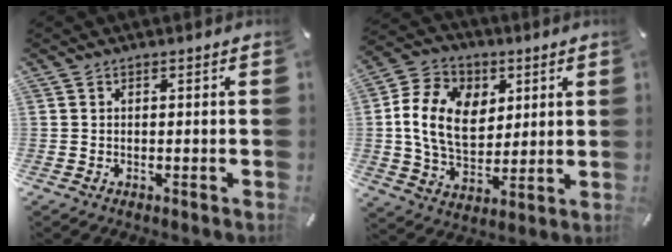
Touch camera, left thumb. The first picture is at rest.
{"total": 14.9, "force": [2.8, 11.3, 9.3], "torque": [-0.198, 0.006, 0.051]}